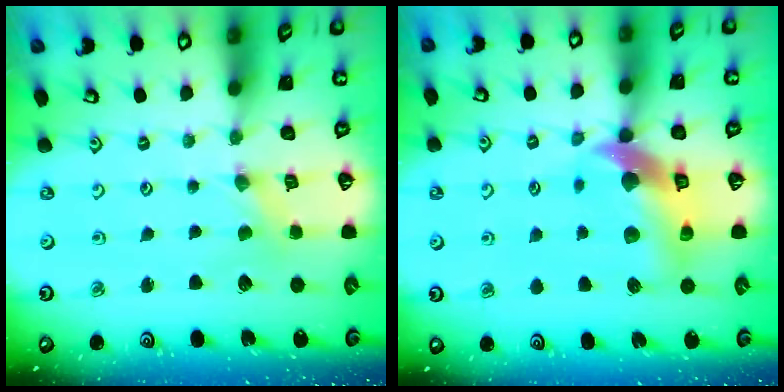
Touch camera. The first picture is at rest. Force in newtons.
{"total": 12.4, "press": 12.2, "slide": 1.9}